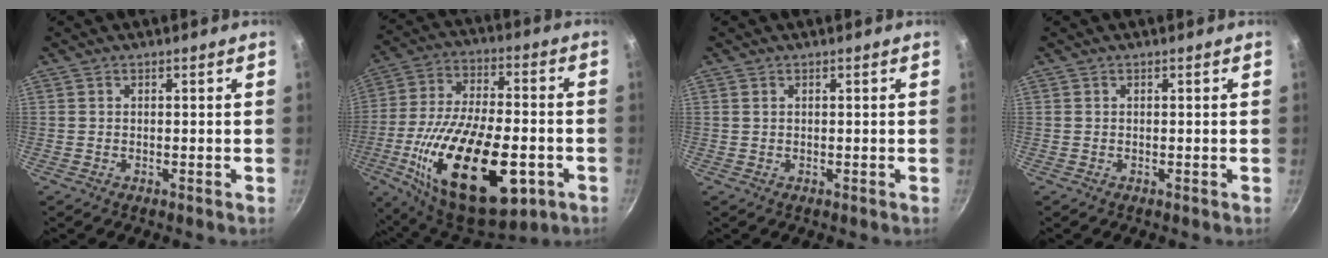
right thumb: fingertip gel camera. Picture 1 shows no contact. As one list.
[{"total": 29.9, "force": [-9.1, 14.1, 24.7], "torque": [-0.420, 0.012, -0.139]}, {"total": 0.6, "force": [0.3, 0.4, 0.4], "torque": [-0.008, 0.001, 0.006]}, {"total": 0.0}]